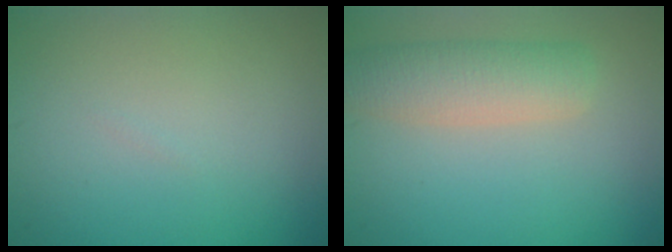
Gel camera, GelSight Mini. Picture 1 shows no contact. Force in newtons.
{"total": 4.2, "press": 4.2, "slide": 0.2}